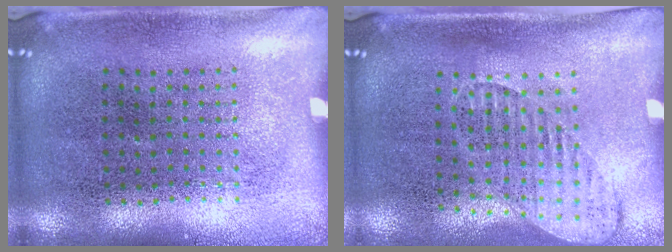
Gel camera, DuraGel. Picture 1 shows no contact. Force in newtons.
{"total": 1.4, "press": 1.1, "slide": 0.8}